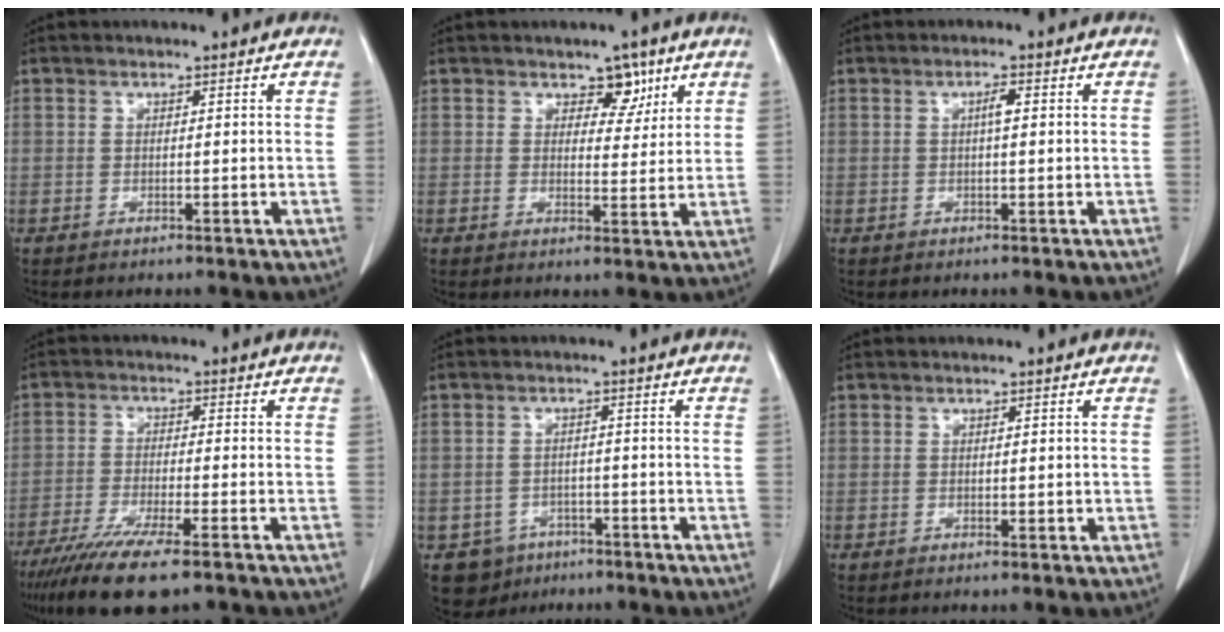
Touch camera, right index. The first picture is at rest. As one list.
[{"total": 4.2, "force": [2.6, 2.5, 2.2], "torque": [-0.019, 0.000, 0.037]}, {"total": 1.4, "force": [0.2, 0.2, 1.4], "torque": [-0.026, 0.004, 0.002]}, {"total": 11.2, "force": [-8.2, 1.0, 7.6], "torque": [-0.126, -0.027, -0.133]}, {"total": 5.3, "force": [-3.1, 4.2, 0.7], "torque": [-0.011, 0.006, -0.038]}, {"total": 1.1, "force": [-0.1, 0.4, 1.0], "torque": [-0.015, -0.003, 0.003]}]